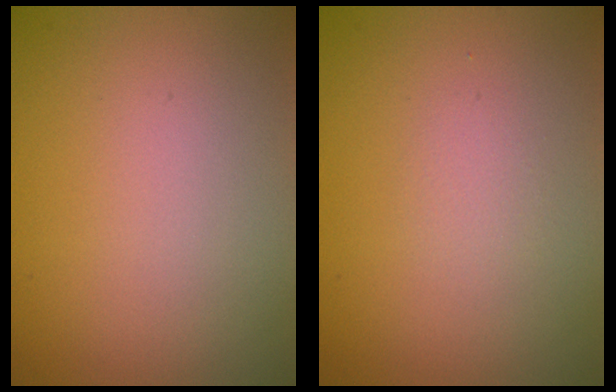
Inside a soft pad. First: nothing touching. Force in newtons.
{"total": 0.8, "press": 0.8, "slide": 0.1}